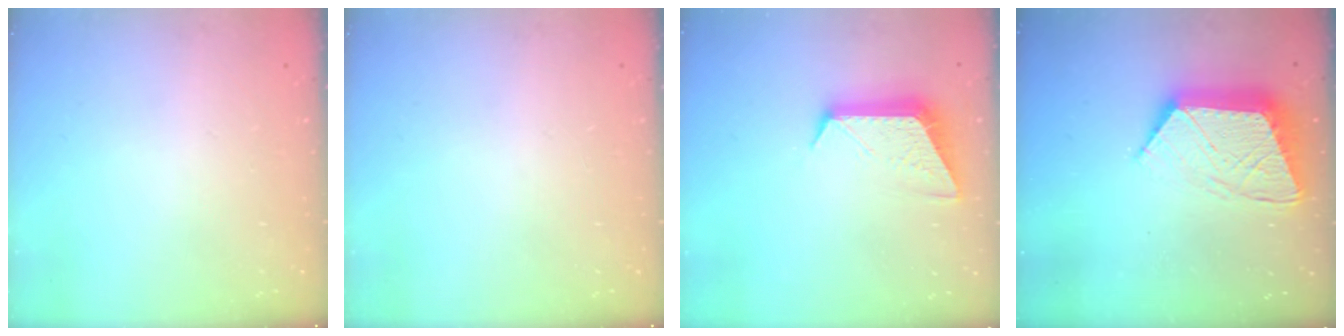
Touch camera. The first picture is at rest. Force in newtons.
{"total": 0.0}
{"total": 10.1, "press": 10.1, "slide": 0.0}
{"total": 15.4, "press": 15.3, "slide": 1.2}